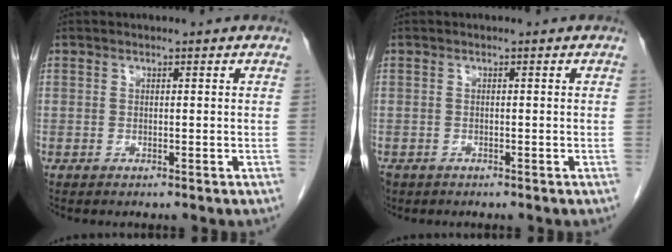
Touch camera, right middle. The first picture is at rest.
{"total": 2.4, "force": [-1.6, 1.6, 0.7], "torque": [-0.018, -0.003, -0.028]}